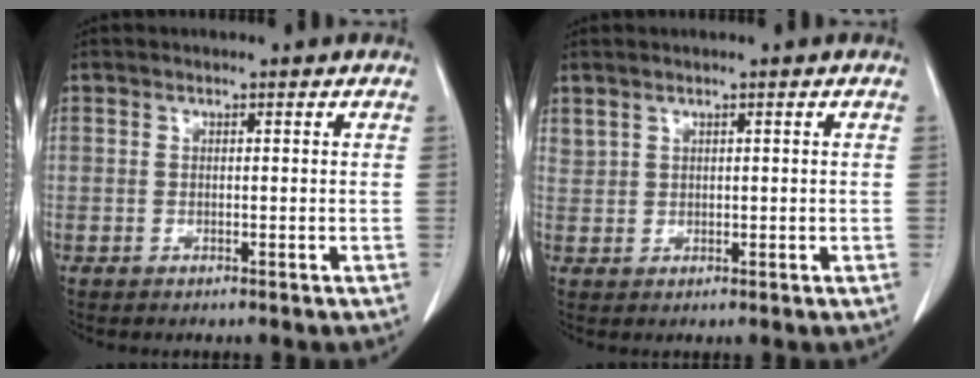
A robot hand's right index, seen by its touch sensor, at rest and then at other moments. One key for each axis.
{"total": 1.3, "fx": 1.1, "fy": 0.7, "fz": 0.3, "tx": -0.006, "ty": 0.009, "tz": 0.029}